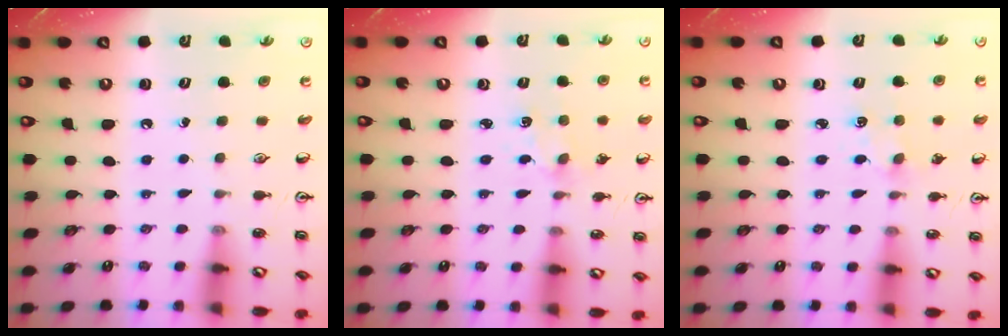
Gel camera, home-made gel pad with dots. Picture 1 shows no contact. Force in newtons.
{"total": 1.9, "press": 1.9, "slide": 0.3}
{"total": 3.0, "press": 3.0, "slide": 0.4}